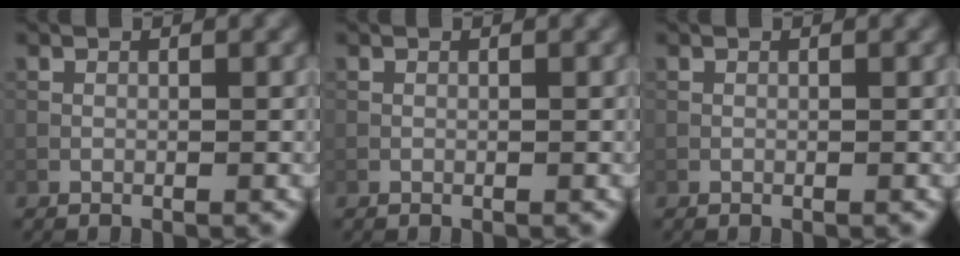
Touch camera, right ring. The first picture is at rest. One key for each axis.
{"total": 0.0}
{"total": 0.0}